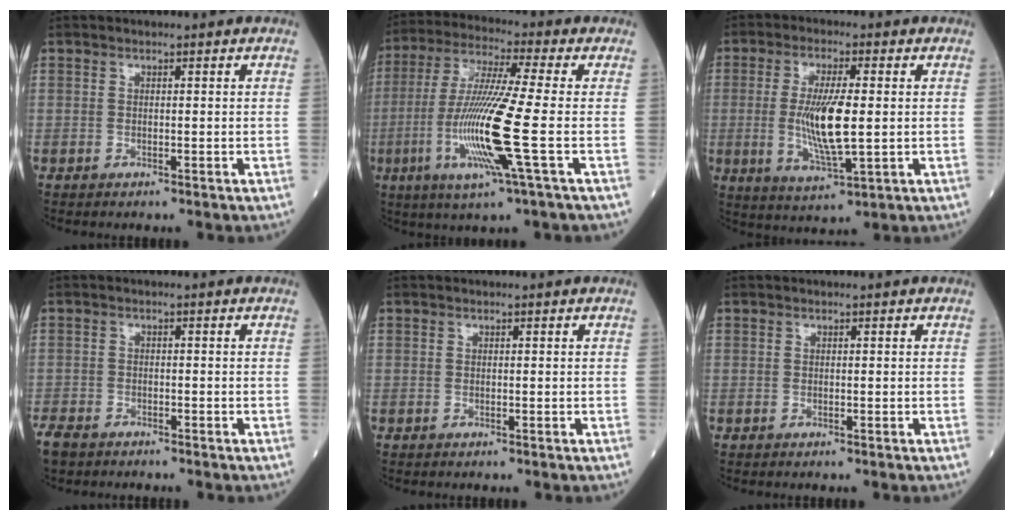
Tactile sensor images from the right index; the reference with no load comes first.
{"total": 14.5, "force": [-3.3, -1.1, 14.0], "torque": [-0.292, -0.019, -0.073]}
{"total": 9.9, "force": [-0.2, 1.2, 9.8], "torque": [-0.201, -0.013, -0.002]}
{"total": 3.8, "force": [-3.2, 1.6, 1.4], "torque": [-0.032, -0.007, -0.053]}
{"total": 0.0}
{"total": 0.0}